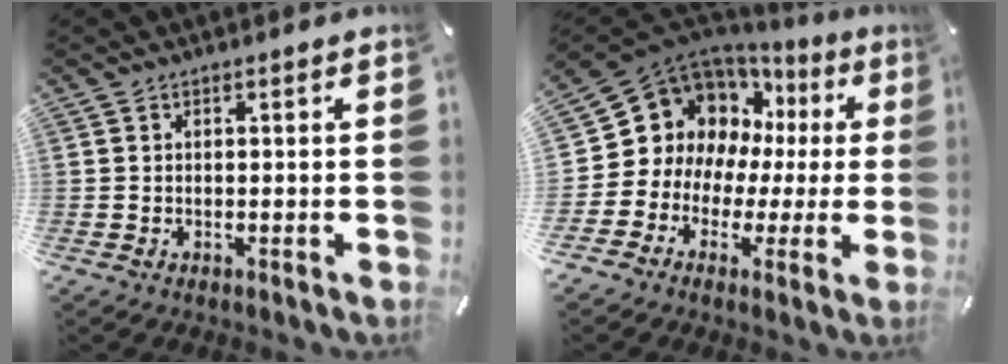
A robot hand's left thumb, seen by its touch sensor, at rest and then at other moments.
{"total": 12.4, "force": [3.5, 11.2, 3.8], "torque": [-0.094, -0.045, 0.078]}